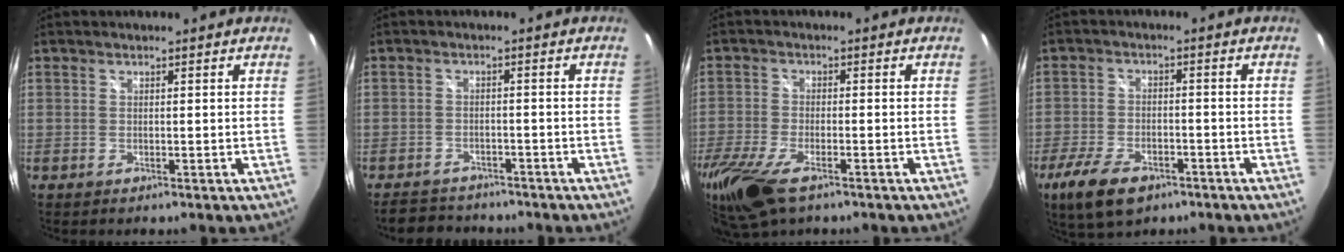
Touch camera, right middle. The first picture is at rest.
{"total": 6.5, "force": [-5.7, 2.8, 1.2], "torque": [-0.038, 0.012, -0.084]}
{"total": 16.0, "force": [-10.1, 6.7, 10.4], "torque": [-0.255, -0.062, -0.185]}
{"total": 10.2, "force": [-6.4, 4.9, 6.2], "torque": [-0.151, -0.022, -0.115]}